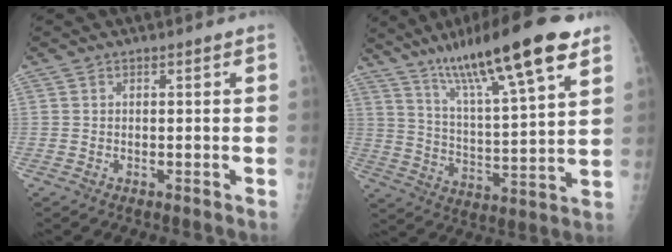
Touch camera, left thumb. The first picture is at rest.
{"total": 20.9, "force": [13.1, 3.3, 16.0], "torque": [-0.249, -0.043, 0.217]}